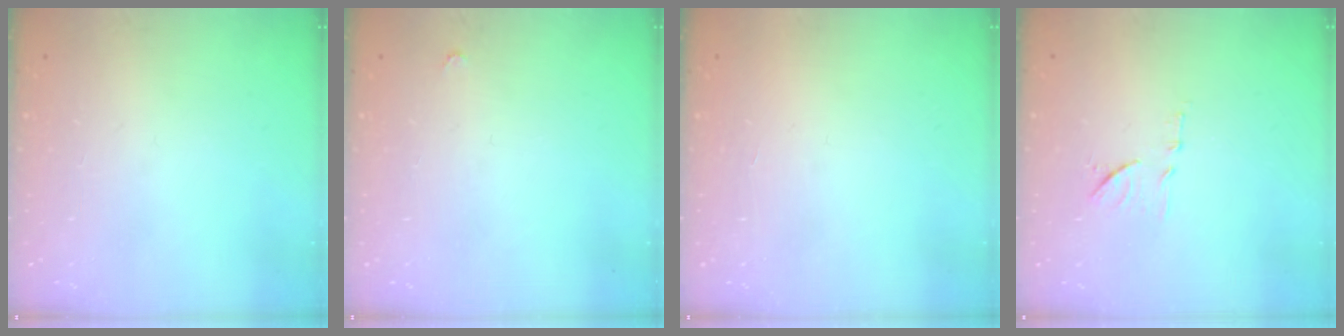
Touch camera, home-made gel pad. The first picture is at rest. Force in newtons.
{"total": 2.8, "press": 2.8, "slide": 0.4}
{"total": 1.7, "press": 1.7, "slide": 0.1}
{"total": 8.7, "press": 8.7, "slide": 0.3}